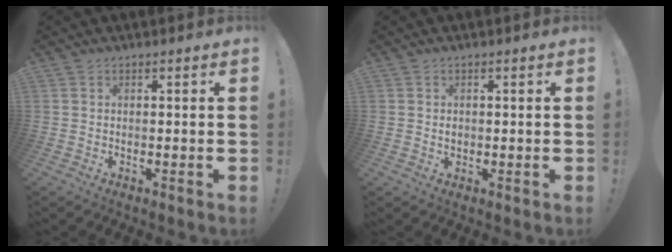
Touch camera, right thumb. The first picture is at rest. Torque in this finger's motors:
{"motor_torque": [0.10, 0.00, 0.31, 0.04, 0.00]}